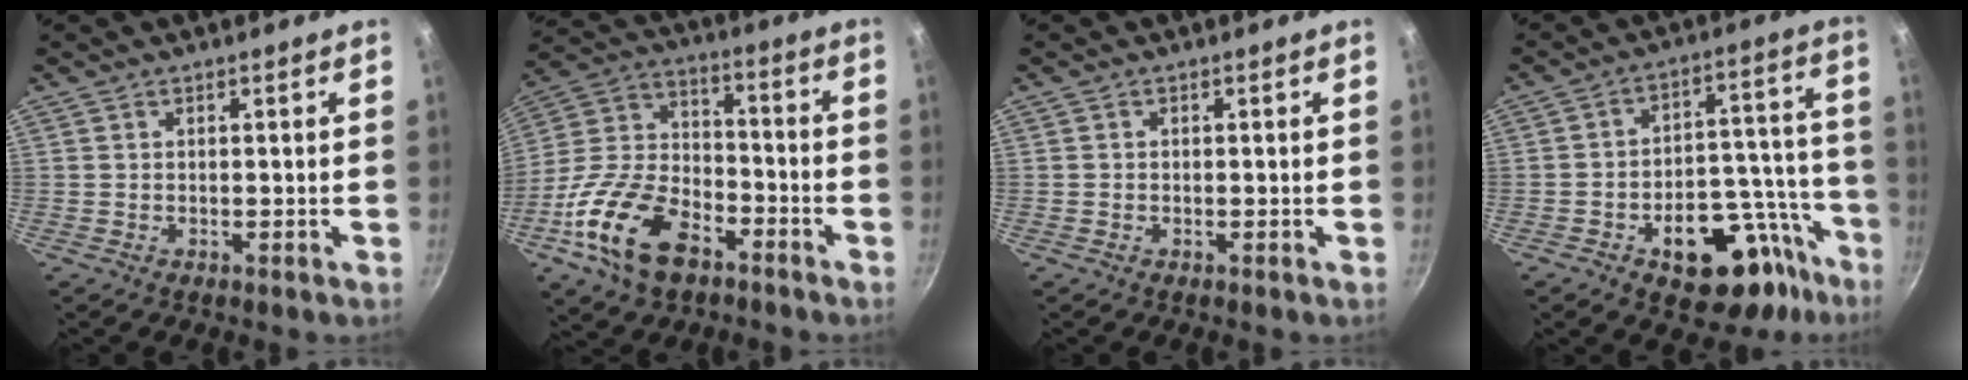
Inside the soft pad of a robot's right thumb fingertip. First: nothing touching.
{"total": 19.3, "force": [-9.7, 11.2, 12.3], "torque": [-0.218, 0.058, -0.191]}
{"total": 0.0}
{"total": 22.2, "force": [-11.3, 12.5, 14.5], "torque": [-0.120, 0.073, -0.154]}